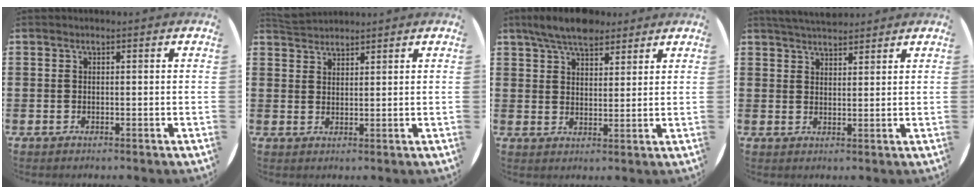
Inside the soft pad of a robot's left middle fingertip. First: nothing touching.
{"total": 2.5, "force": [2.5, 0.5, -0.1], "torque": [-0.003, -0.001, 0.048]}
{"total": 6.2, "force": [5.3, 2.2, 2.4], "torque": [-0.053, -0.011, 0.096]}
{"total": 4.0, "force": [3.9, 0.5, 0.7], "torque": [-0.021, -0.008, 0.072]}